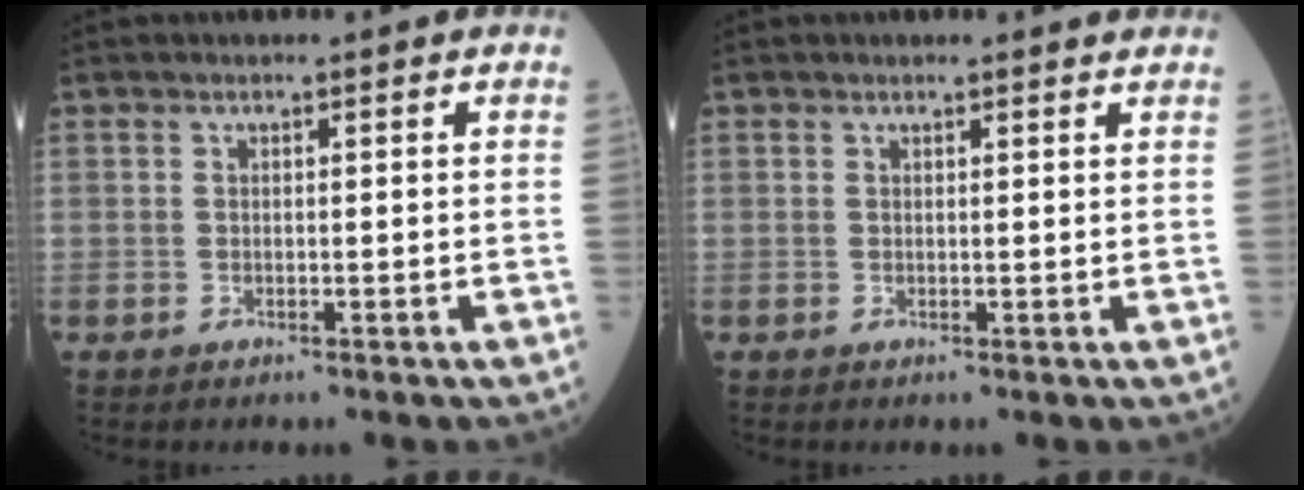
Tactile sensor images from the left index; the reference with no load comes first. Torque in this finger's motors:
{"motor_torque": [0.14, -0.40, -0.04, 0.01]}